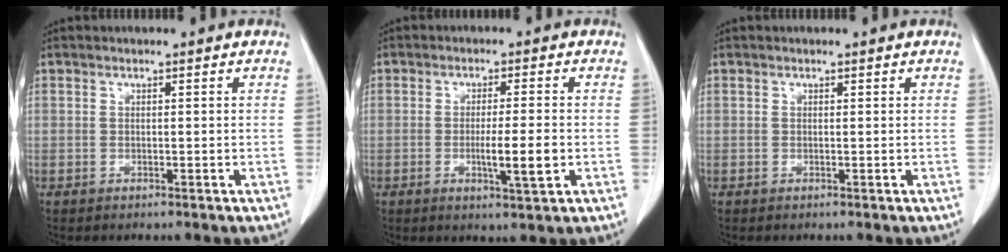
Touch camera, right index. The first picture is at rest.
{"total": 5.5, "force": [-1.3, 0.0, 5.4], "torque": [-0.091, -0.011, -0.019]}
{"total": 0.0}